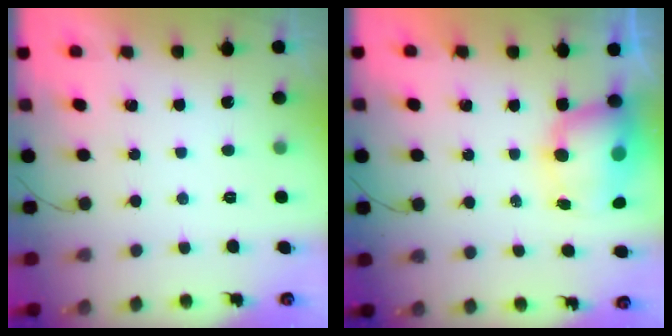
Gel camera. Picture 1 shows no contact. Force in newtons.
{"total": 10.0, "press": 9.6, "slide": 2.7}